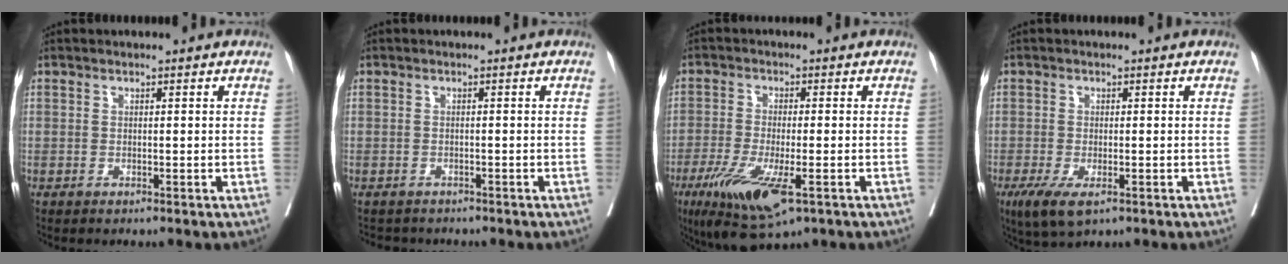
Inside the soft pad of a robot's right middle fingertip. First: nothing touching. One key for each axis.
{"total": 2.9, "fx": -2.7, "fy": 1.2, "fz": 0.2, "tx": -0.002, "ty": -0.003, "tz": -0.038}
{"total": 11.2, "fx": -5.6, "fy": 2.8, "fz": 9.3, "tx": -0.169, "ty": -0.029, "tz": -0.090}
{"total": 5.1, "fx": -2.7, "fy": 1.6, "fz": 4.0, "tx": -0.073, "ty": -0.015, "tz": -0.041}